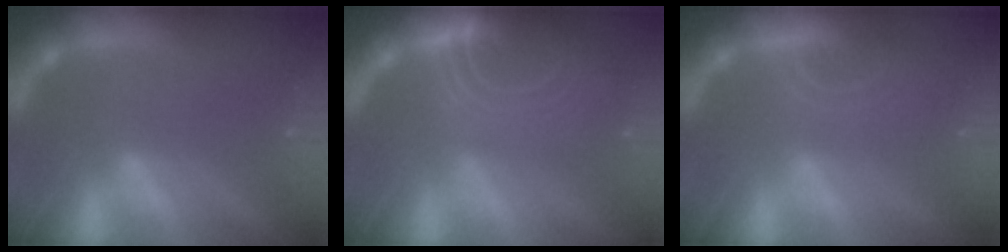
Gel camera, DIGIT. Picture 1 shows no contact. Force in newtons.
{"total": 10.0}
{"total": 4.0}